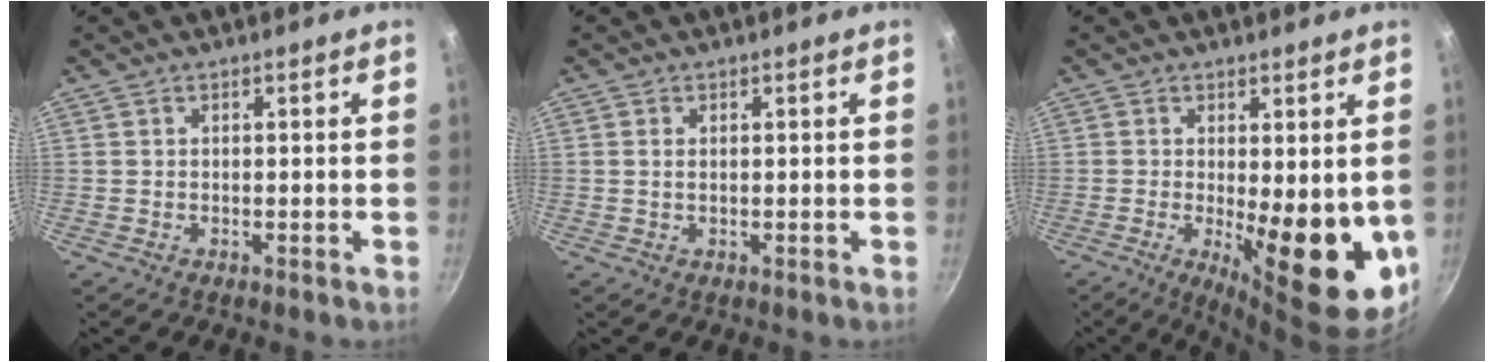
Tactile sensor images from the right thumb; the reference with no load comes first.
{"total": 1.0, "force": [0.2, 0.6, 0.8], "torque": [-0.016, 0.001, 0.002]}
{"total": 14.4, "force": [-1.5, 5.0, 13.4], "torque": [-0.153, -0.022, -0.005]}